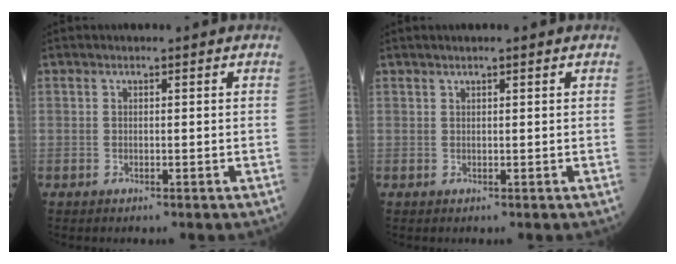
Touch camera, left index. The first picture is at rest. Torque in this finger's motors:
{"motor_torque": [-0.06, -0.03, -0.27, 0.02]}